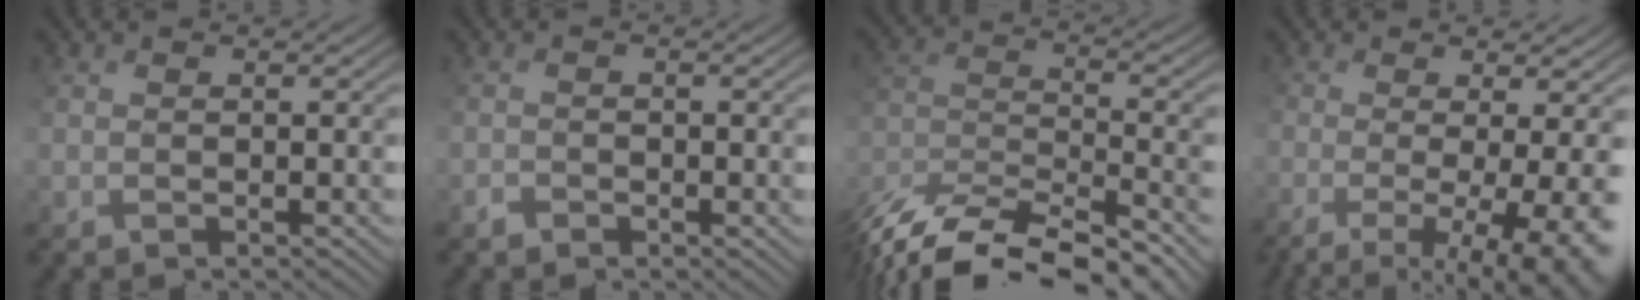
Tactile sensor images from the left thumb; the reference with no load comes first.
{"total": 1.0, "force": [-0.9, 0.2, -0.6], "torque": [-0.002, -0.001, -0.011]}
{"total": 13.6, "force": [-11.4, 3.8, 6.4], "torque": [-0.155, -0.018, -0.183]}
{"total": 10.1, "force": [-3.1, 3.6, 8.9], "torque": [-0.158, -0.022, -0.016]}